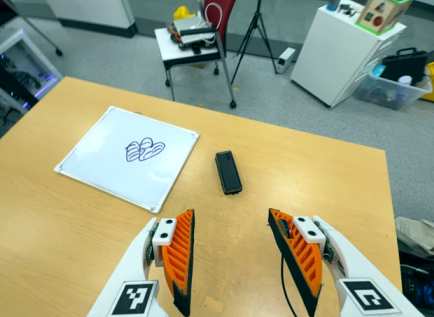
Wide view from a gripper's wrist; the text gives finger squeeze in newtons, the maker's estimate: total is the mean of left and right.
{"total": 0.0}